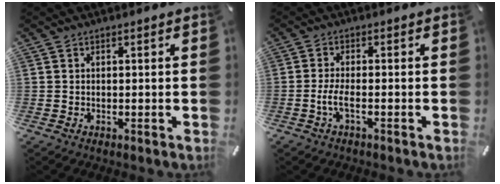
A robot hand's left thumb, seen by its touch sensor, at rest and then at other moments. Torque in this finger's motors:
{"motor_torque": [0.36, 1.11, 0.13, 0.10, 0.09]}